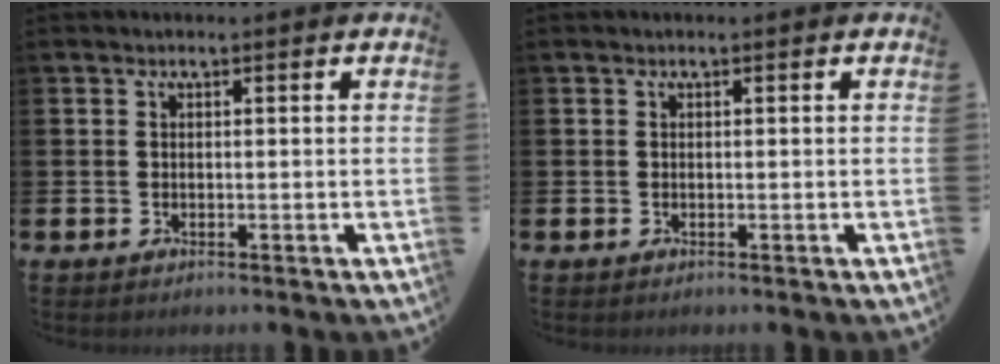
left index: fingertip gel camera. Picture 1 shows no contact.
{"total": 0.0}